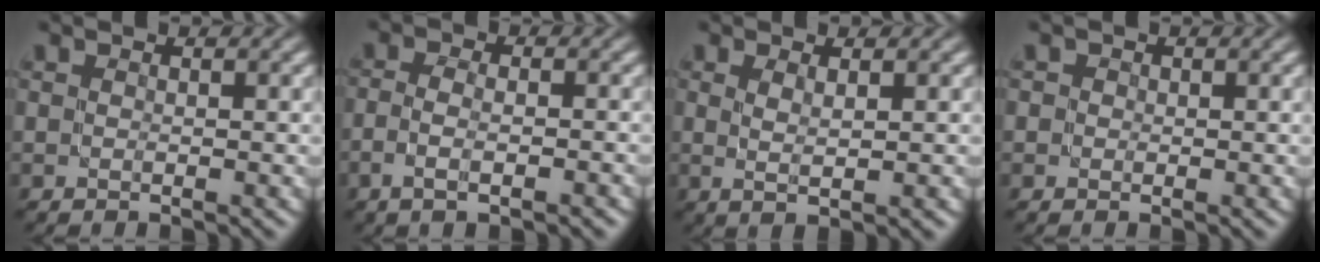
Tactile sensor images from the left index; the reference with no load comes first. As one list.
[{"total": 3.1, "force": [-1.2, 1.3, 2.5], "torque": [-0.034, 0.001, -0.017]}, {"total": 1.8, "force": [0.6, 0.3, 1.7], "torque": [-0.026, -0.001, 0.010]}, {"total": 0.9, "force": [0.3, 0.8, 0.2], "torque": [0.008, -0.002, -0.008]}]